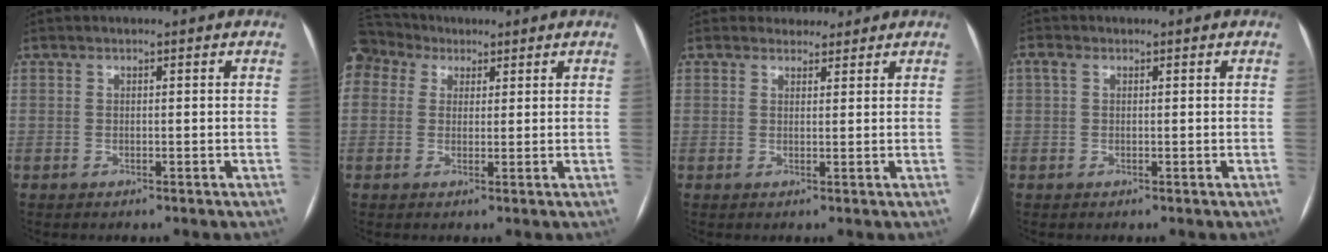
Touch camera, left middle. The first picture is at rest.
{"total": 6.7, "force": [4.4, 4.8, 1.7], "torque": [-0.044, 0.046, 0.091]}
{"total": 3.0, "force": [2.7, 1.4, -0.2], "torque": [0.008, 0.008, 0.036]}
{"total": 1.3, "force": [0.5, 0.8, 0.9], "torque": [-0.027, 0.017, 0.012]}